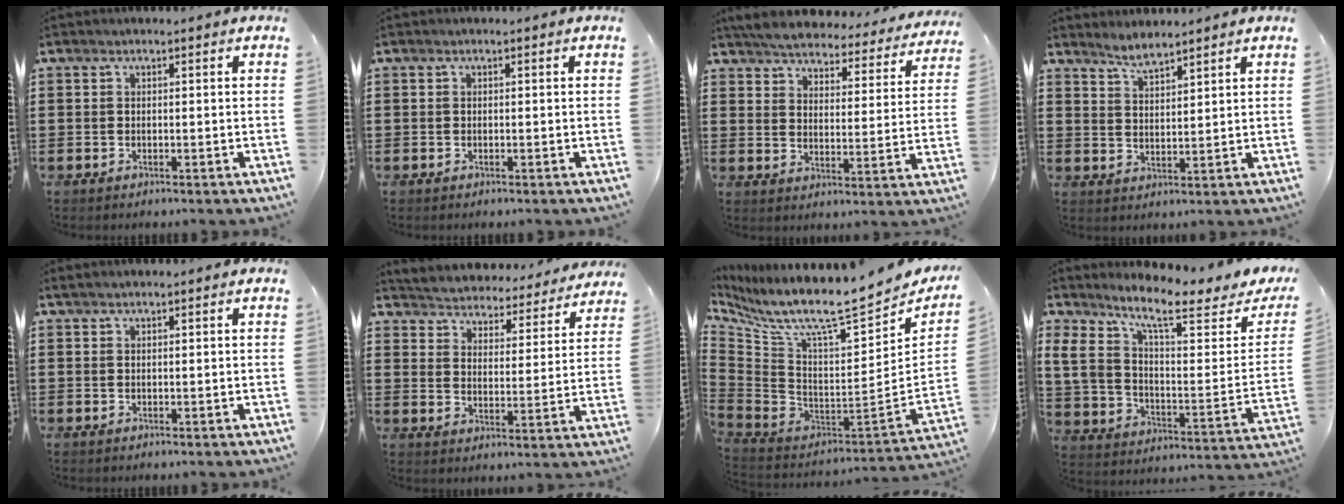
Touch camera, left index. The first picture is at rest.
{"total": 0.0}
{"total": 4.4, "force": [4.4, 0.2, 0.6], "torque": [-0.039, -0.034, 0.072]}
{"total": 3.5, "force": [3.3, 0.1, 1.0], "torque": [-0.029, -0.007, 0.062]}
{"total": 0.6, "force": [0.5, 0.0, 0.3], "torque": [-0.007, 0.001, 0.011]}
{"total": 3.9, "force": [3.9, -0.1, -0.7], "torque": [-0.015, -0.039, 0.060]}
{"total": 11.9, "force": [8.4, 1.3, 8.3], "torque": [-0.177, -0.083, 0.133]}
{"total": 10.0, "force": [7.4, 2.1, 6.4], "torque": [-0.154, -0.048, 0.125]}